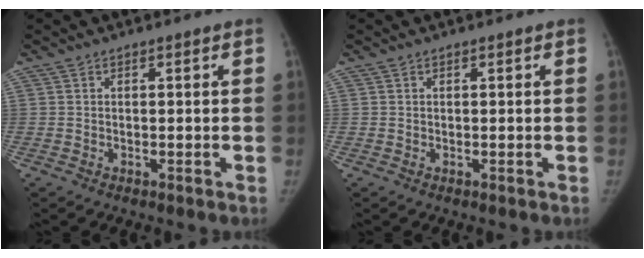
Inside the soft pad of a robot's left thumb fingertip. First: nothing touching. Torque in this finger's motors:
{"motor_torque": [-0.08, -0.28, 0.26, 0.13, -0.04]}